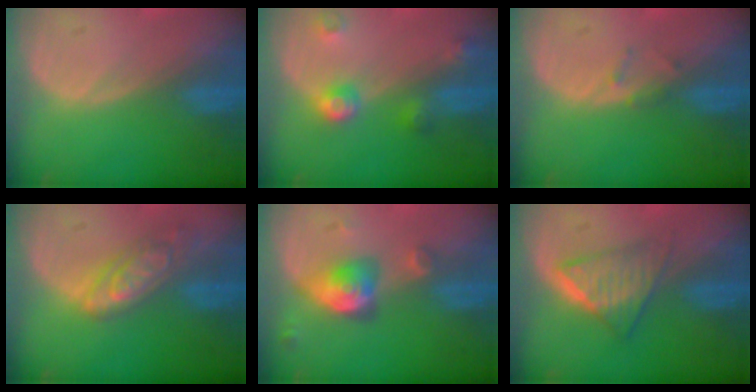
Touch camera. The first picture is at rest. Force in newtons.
{"total": 4.6, "press": 4.1, "slide": 2.0}
{"total": 1.3, "press": 1.1, "slide": 0.8}
{"total": 6.4, "press": 5.7, "slide": 3.0}
{"total": 5.0, "press": 4.9, "slide": 0.4}
{"total": 6.2, "press": 5.3, "slide": 3.3}